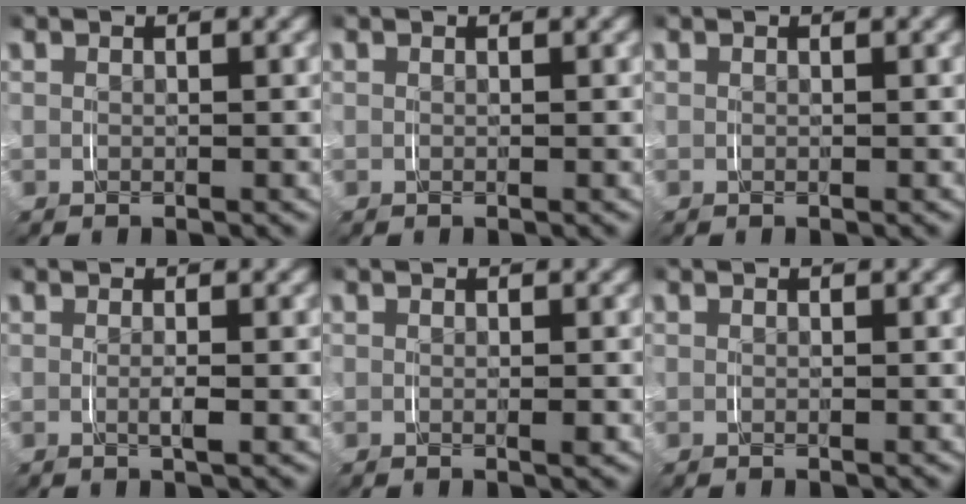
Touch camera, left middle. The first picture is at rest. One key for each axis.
{"total": 0.0}
{"total": 0.0}
{"total": 1.0, "fx": -0.1, "fy": -0.2, "fz": 1.0, "tx": -0.022, "ty": -0.005, "tz": 0.000}
{"total": 0.5, "fx": 0.0, "fy": -0.1, "fz": 0.5, "tx": -0.004, "ty": -0.001, "tz": 0.001}
{"total": 0.0}